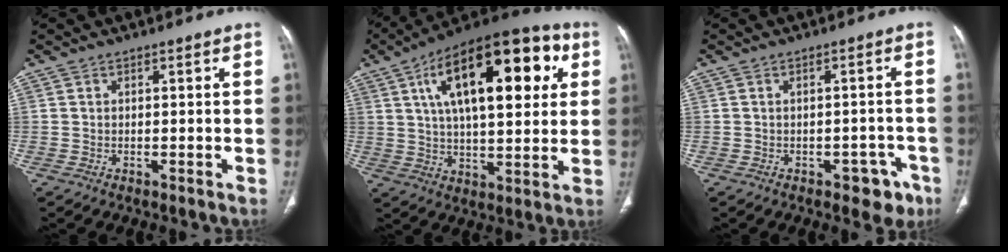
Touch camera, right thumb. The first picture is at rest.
{"total": 25.5, "force": [8.2, 11.2, 21.4], "torque": [-0.310, 0.009, 0.121]}
{"total": 5.4, "force": [-3.0, 3.1, 3.2], "torque": [-0.014, 0.021, -0.033]}